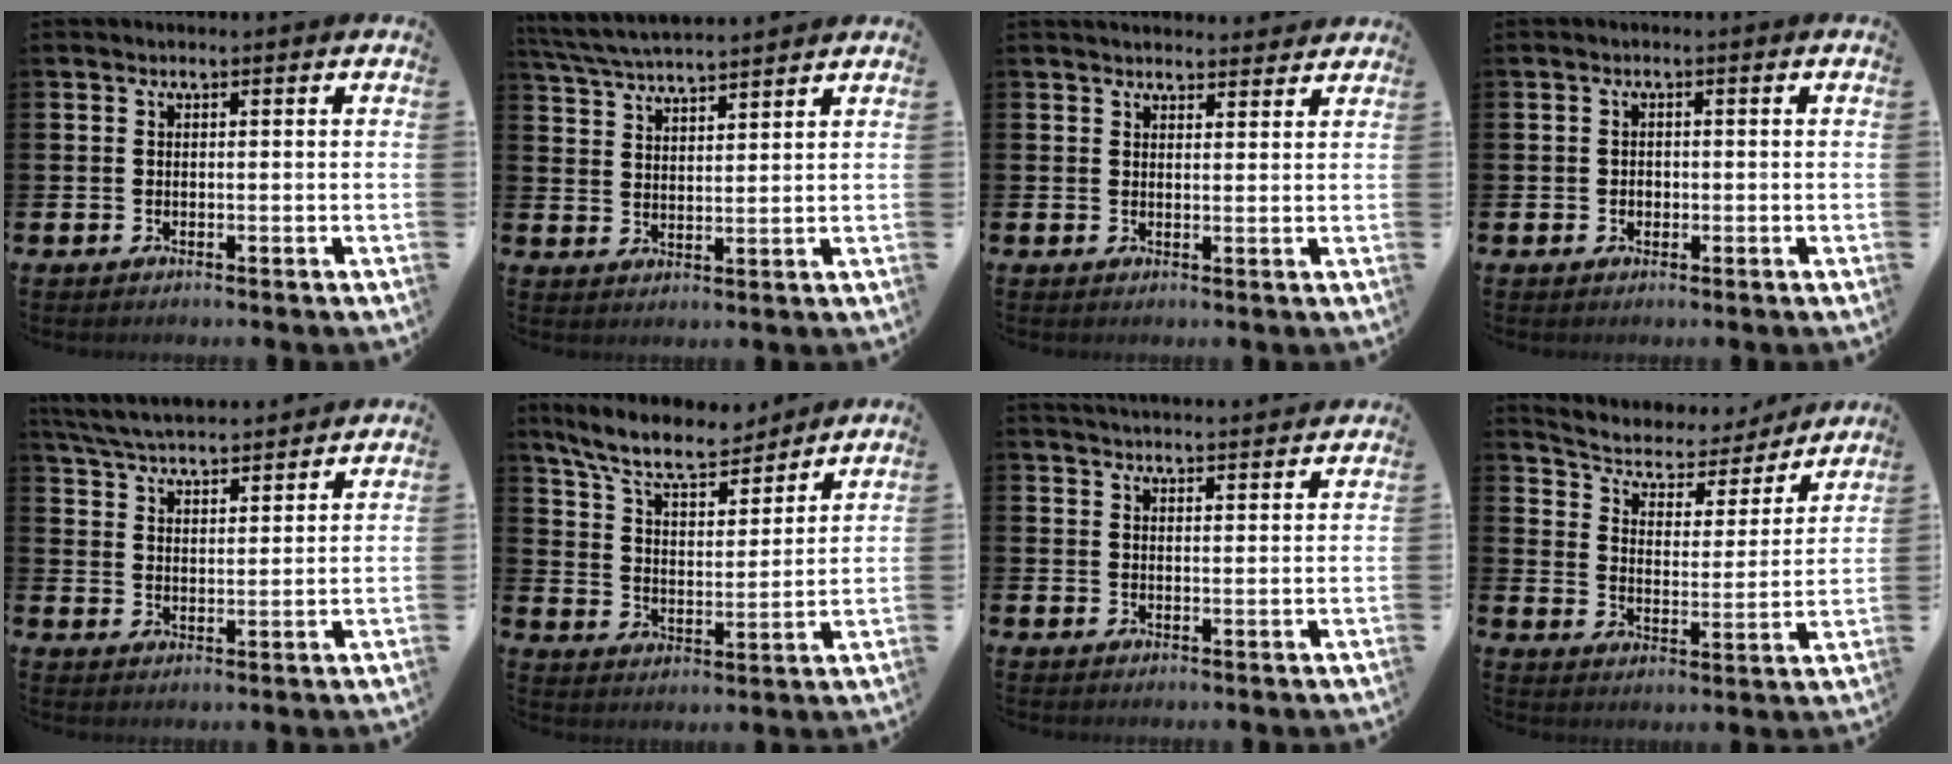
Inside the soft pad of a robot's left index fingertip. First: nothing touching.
{"total": 5.3, "force": [5.2, 0.2, 1.0], "torque": [-0.040, -0.026, 0.092]}
{"total": 2.9, "force": [2.8, 0.6, 0.0], "torque": [0.010, -0.018, 0.048]}
{"total": 1.1, "force": [-0.1, 0.9, 0.5], "torque": [-0.006, 0.006, -0.005]}
{"total": 5.8, "force": [5.7, 0.5, 0.9], "torque": [-0.042, -0.035, 0.102]}
{"total": 9.4, "force": [8.5, 2.2, 3.3], "torque": [-0.089, -0.051, 0.151]}
{"total": 3.5, "force": [3.5, -0.3, 0.0], "torque": [-0.005, -0.024, 0.062]}
{"total": 5.4, "force": [4.7, 2.4, 1.2], "torque": [-0.042, -0.040, 0.072]}